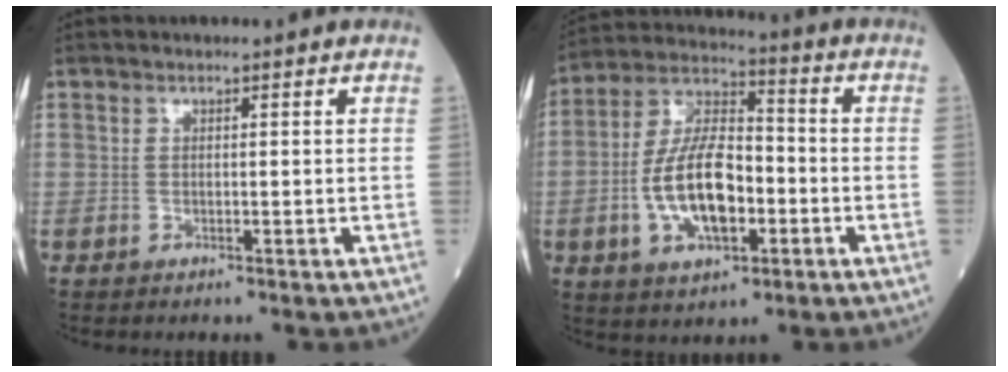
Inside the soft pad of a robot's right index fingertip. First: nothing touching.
{"total": 13.7, "force": [-3.2, 5.8, 12.0], "torque": [-0.245, 0.012, -0.058]}